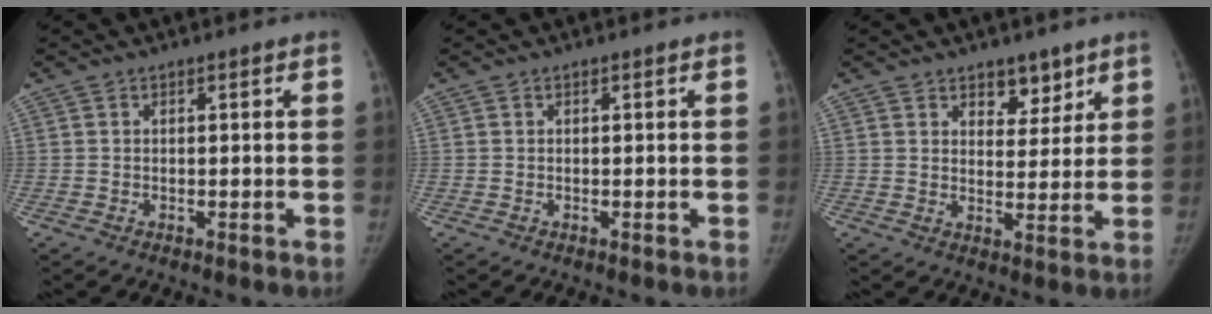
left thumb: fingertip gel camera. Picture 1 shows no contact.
{"total": 0.0}
{"total": 5.5, "force": [3.8, 3.3, 2.2], "torque": [0.007, -0.026, 0.059]}